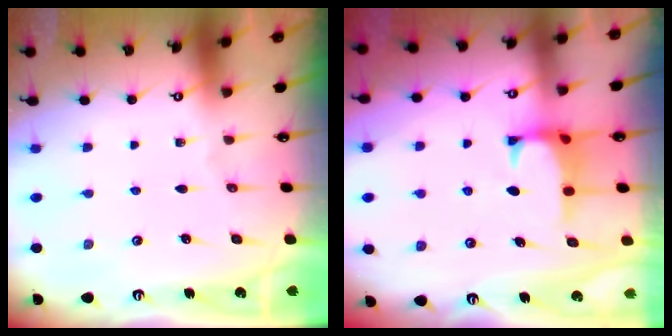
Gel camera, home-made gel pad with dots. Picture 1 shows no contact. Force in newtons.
{"total": 0.9, "press": 0.5, "slide": 0.8}